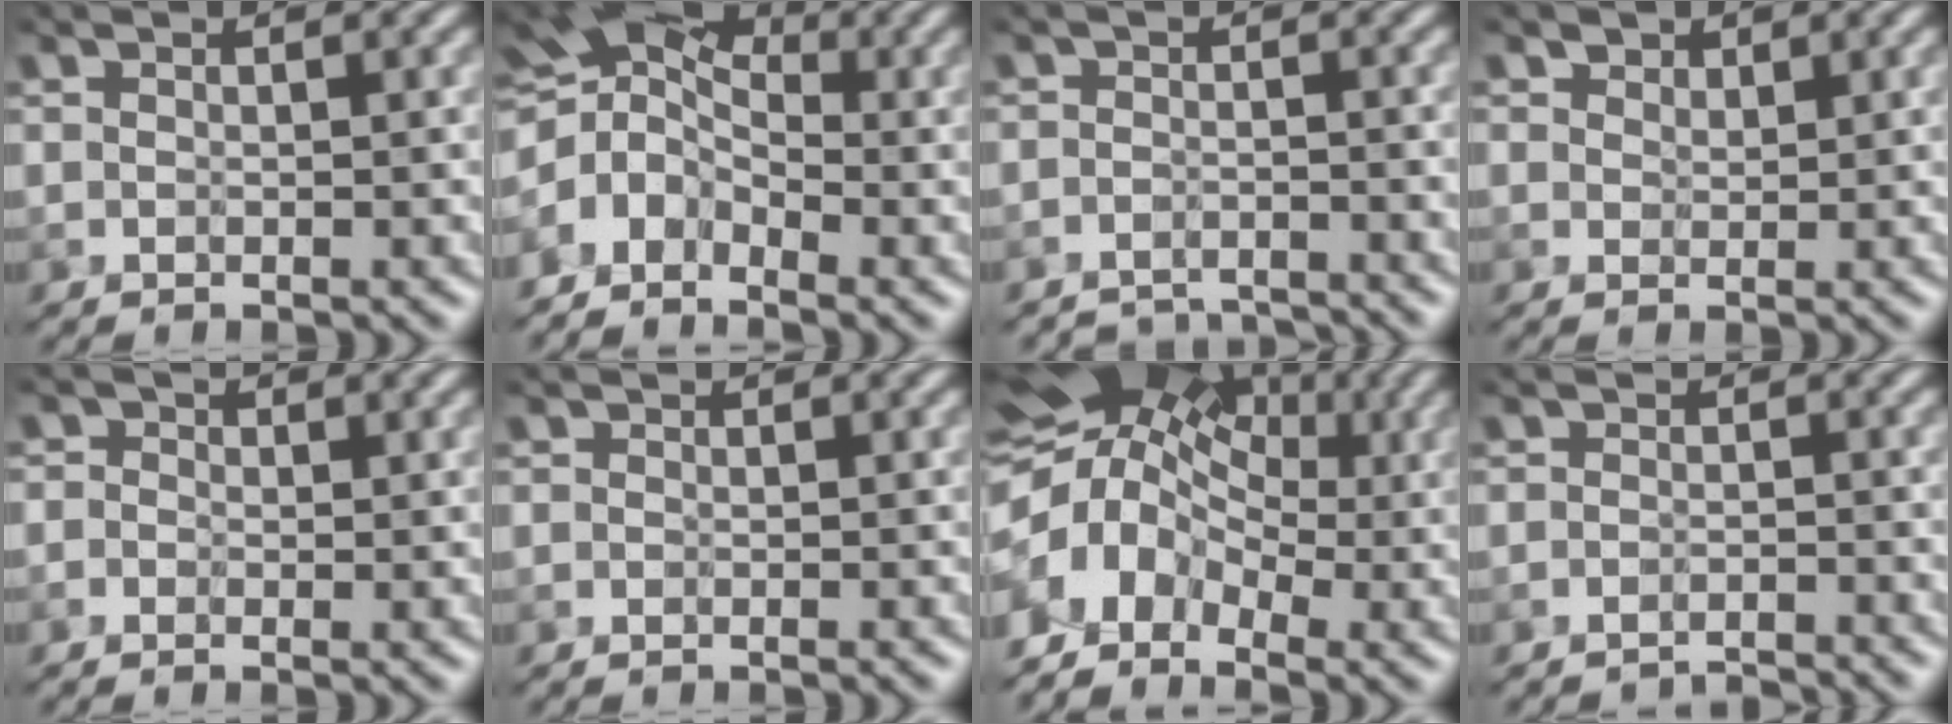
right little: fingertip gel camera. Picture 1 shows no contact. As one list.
[{"total": 5.7, "force": [-1.9, 4.0, 3.6], "torque": [-0.049, 0.011, -0.045]}, {"total": 4.2, "force": [-4.1, 0.6, 0.3], "torque": [0.007, -0.007, -0.065]}, {"total": 1.2, "force": [0.9, 0.8, 0.1], "torque": [-0.002, -0.010, 0.021]}, {"total": 0.9, "force": [-0.1, 0.9, 0.3], "torque": [0.001, -0.006, -0.012]}, {"total": 0.6, "force": [-0.6, 0.0, -0.1], "torque": [0.007, -0.004, -0.005]}, {"total": 11.2, "force": [-0.7, 8.4, 7.4], "torque": [-0.105, 0.013, -0.016]}, {"total": 2.6, "force": [-2.6, 0.1, 0.1], "torque": [0.010, -0.001, -0.037]}]